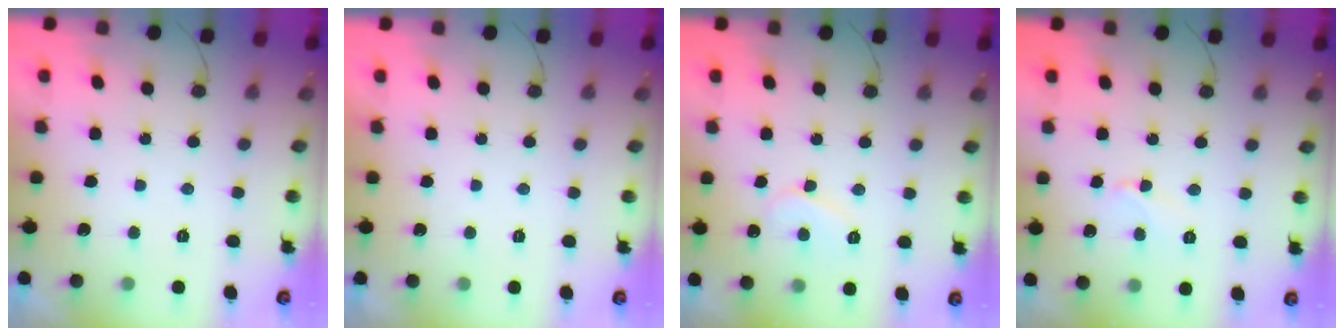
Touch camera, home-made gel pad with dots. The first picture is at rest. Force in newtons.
{"total": 1.6, "press": 1.6, "slide": 0.0}
{"total": 6.6, "press": 6.6, "slide": 0.5}
{"total": 5.0, "press": 5.0, "slide": 0.5}